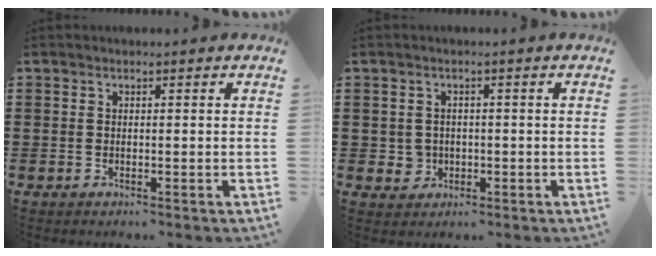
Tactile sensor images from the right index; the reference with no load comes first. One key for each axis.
{"total": 2.2, "fx": -0.3, "fy": 2.1, "fz": 0.4, "tx": -0.016, "ty": 0.006, "tz": -0.009}